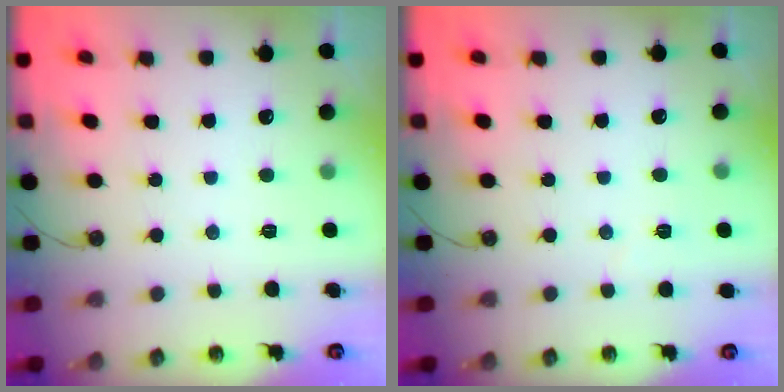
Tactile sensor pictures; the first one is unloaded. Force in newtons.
{"total": 1.5, "press": 1.5, "slide": 0.5}